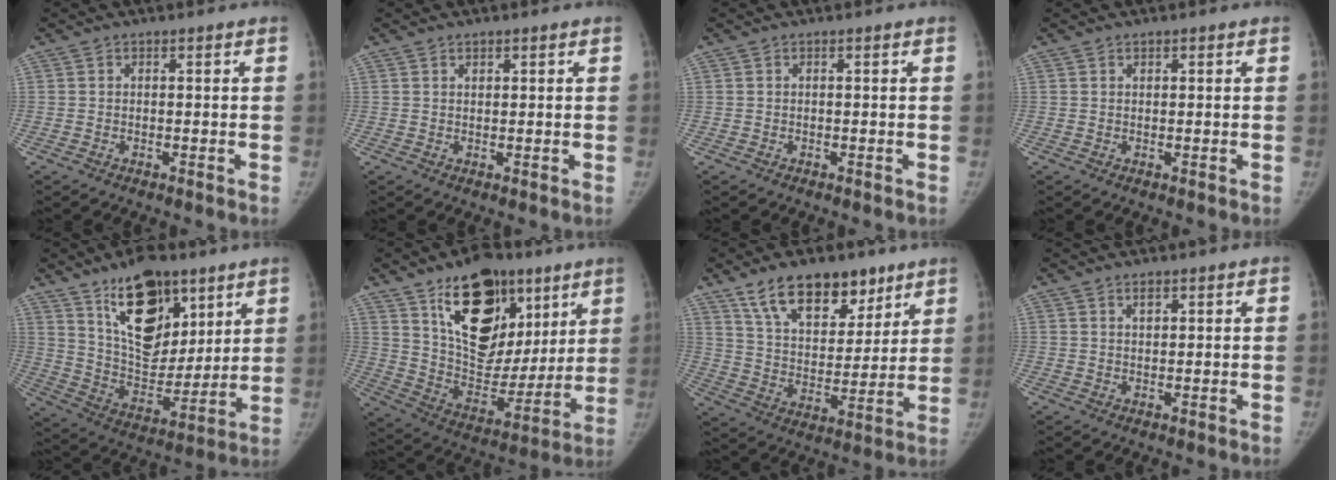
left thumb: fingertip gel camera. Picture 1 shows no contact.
{"total": 1.1, "force": [0.8, 0.6, 0.5], "torque": [-0.002, -0.005, 0.011]}
{"total": 0.0}
{"total": 0.6, "force": [0.4, 0.4, 0.2], "torque": [-0.001, -0.002, 0.006]}
{"total": 19.1, "force": [11.3, 9.9, 11.9], "torque": [-0.137, -0.072, 0.201]}
{"total": 24.1, "force": [12.2, 14.3, 15.1], "torque": [-0.177, -0.046, 0.206]}
{"total": 17.5, "force": [11.4, 9.4, 9.4], "torque": [-0.103, -0.051, 0.194]}
{"total": 1.9, "force": [1.2, 0.9, 1.1], "torque": [-0.011, -0.008, 0.022]}